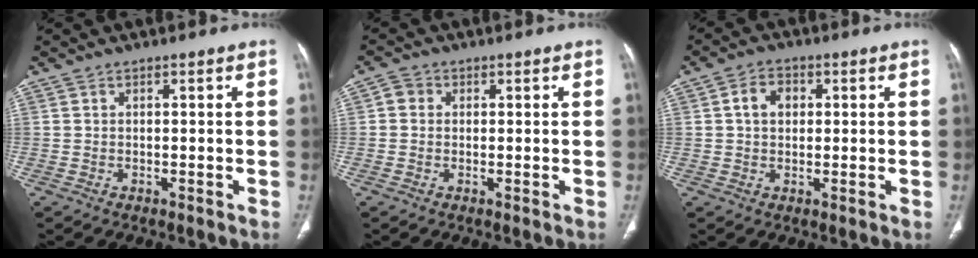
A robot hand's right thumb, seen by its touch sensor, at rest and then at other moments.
{"total": 2.4, "force": [0.3, 2.2, 1.0], "torque": [-0.007, 0.005, 0.002]}
{"total": 4.4, "force": [0.9, 3.3, 2.8], "torque": [-0.039, 0.010, 0.012]}